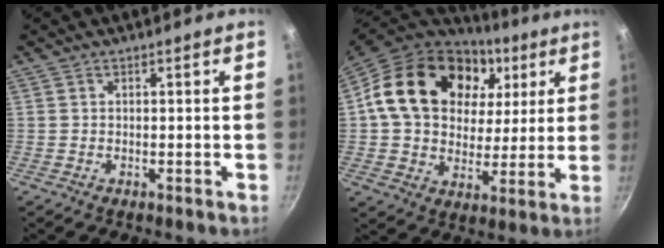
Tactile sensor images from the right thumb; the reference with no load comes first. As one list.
[{"total": 24.9, "force": [7.8, 18.2, 15.1], "torque": [-0.250, 0.006, 0.131]}]